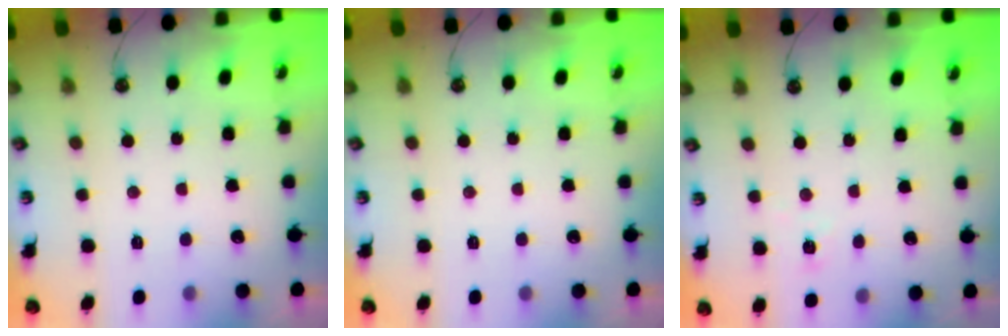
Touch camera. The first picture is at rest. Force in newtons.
{"total": 0.0}
{"total": 4.2, "press": 4.2, "slide": 0.5}